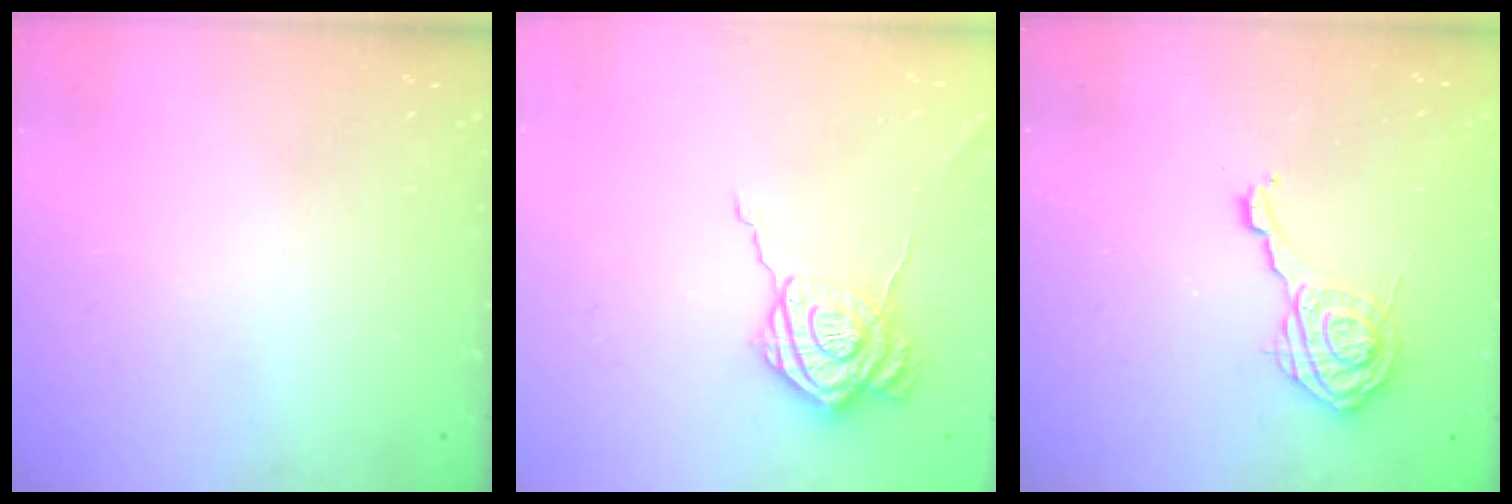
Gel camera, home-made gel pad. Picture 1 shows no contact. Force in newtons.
{"total": 12.8, "press": 12.7, "slide": 1.2}
{"total": 11.2, "press": 11.2, "slide": 1.3}